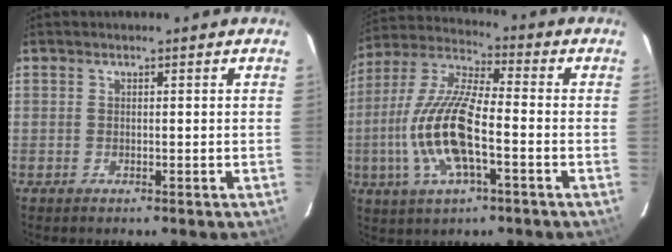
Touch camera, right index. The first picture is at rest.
{"total": 15.6, "force": [-4.0, 4.6, 14.4], "torque": [-0.301, -0.004, -0.082]}